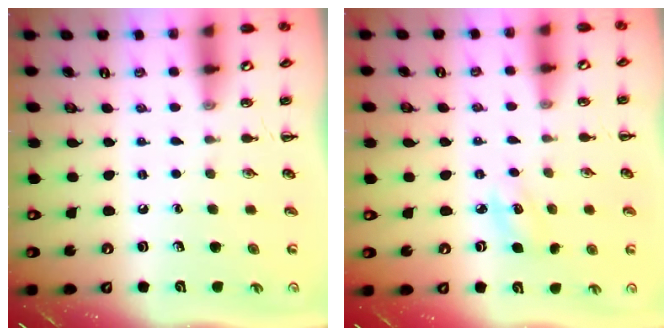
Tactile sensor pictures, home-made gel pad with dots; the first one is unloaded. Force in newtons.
{"total": 5.4, "press": 5.1, "slide": 1.6}